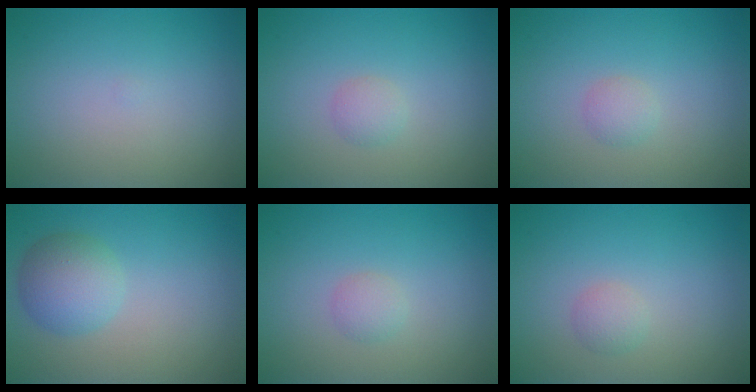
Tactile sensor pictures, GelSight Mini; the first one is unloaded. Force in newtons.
{"total": 1.1, "press": 1.1, "slide": 0.1}
{"total": 1.1, "press": 1.1, "slide": 0.1}
{"total": 3.6, "press": 3.6, "slide": 0.1}
{"total": 1.1, "press": 1.1, "slide": 0.1}
{"total": 1.2, "press": 1.2, "slide": 0.1}